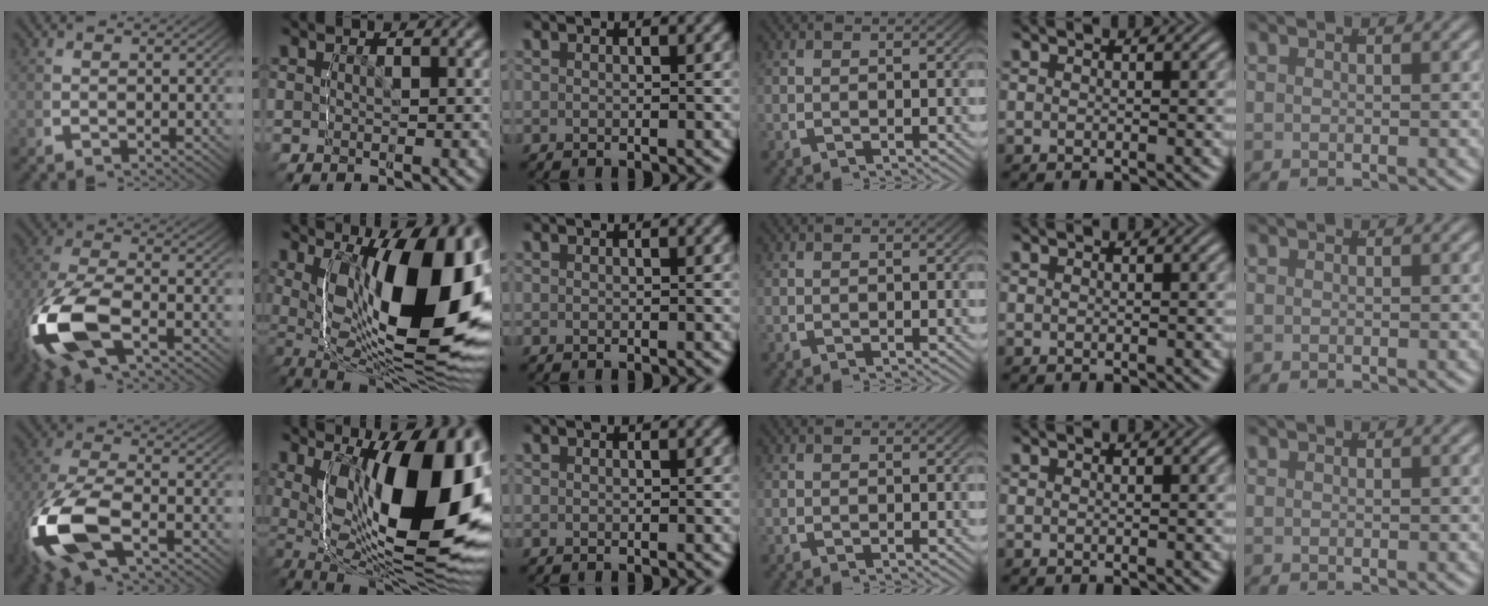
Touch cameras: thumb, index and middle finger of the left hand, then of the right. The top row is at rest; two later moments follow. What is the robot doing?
{"motion": "grasp_and_lifting", "object": "scissors"}